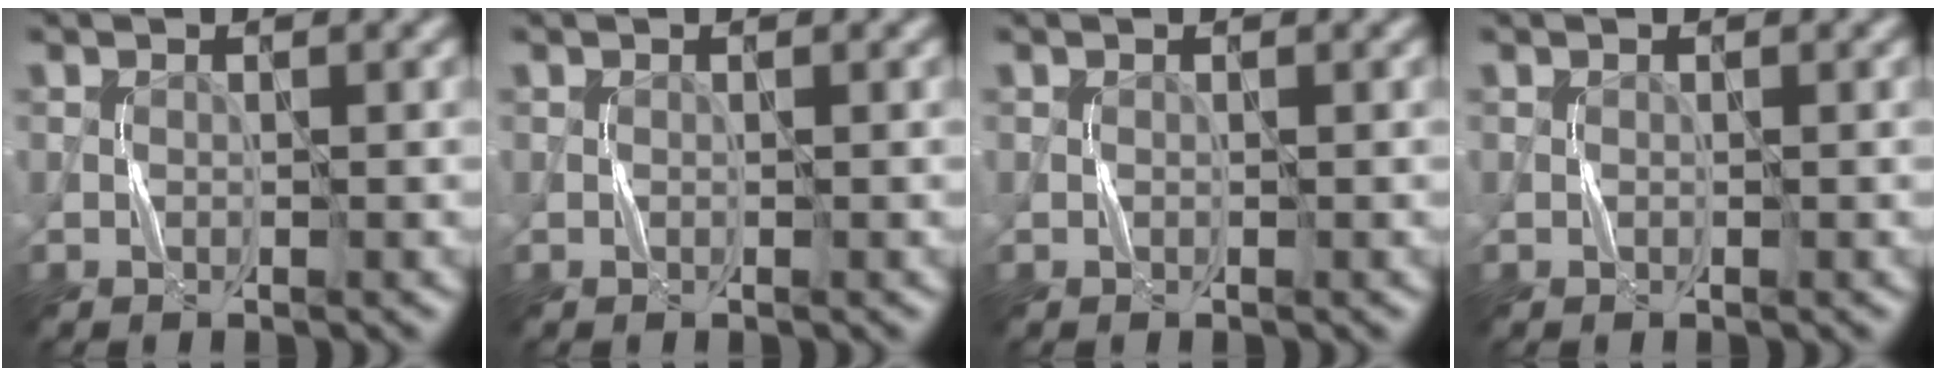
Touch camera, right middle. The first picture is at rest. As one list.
[{"total": 0.0}, {"total": 0.0}, {"total": 0.0}]